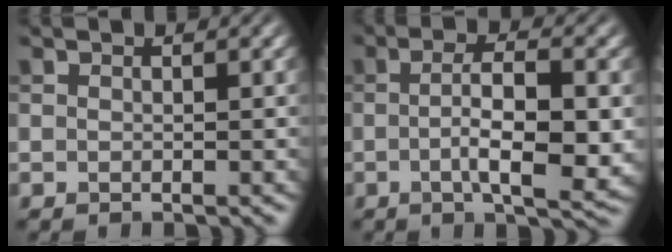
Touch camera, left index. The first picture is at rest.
{"total": 7.1, "force": [-0.7, 2.0, 6.8], "torque": [-0.109, -0.007, -0.007]}